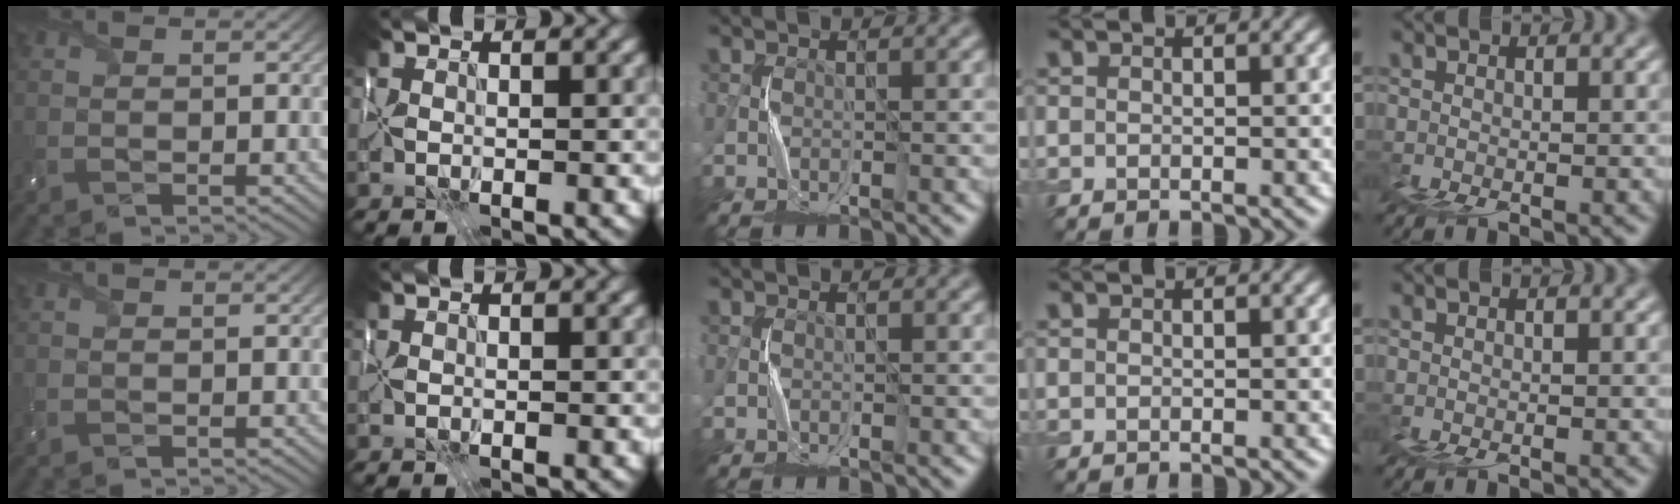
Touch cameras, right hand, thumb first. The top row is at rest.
{}